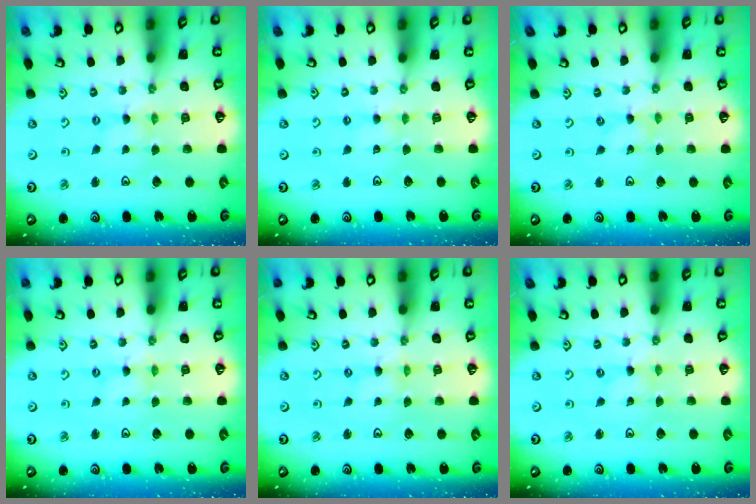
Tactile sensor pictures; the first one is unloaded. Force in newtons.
{"total": 2.0, "press": 2.0, "slide": 0.3}
{"total": 0.0}
{"total": 0.6, "press": 0.6, "slide": 0.1}
{"total": 0.0}
{"total": 0.0}